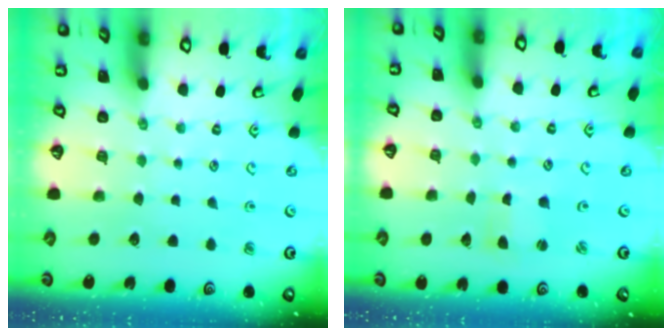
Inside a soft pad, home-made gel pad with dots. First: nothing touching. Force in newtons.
{"total": 0.9, "press": 0.9, "slide": 0.2}